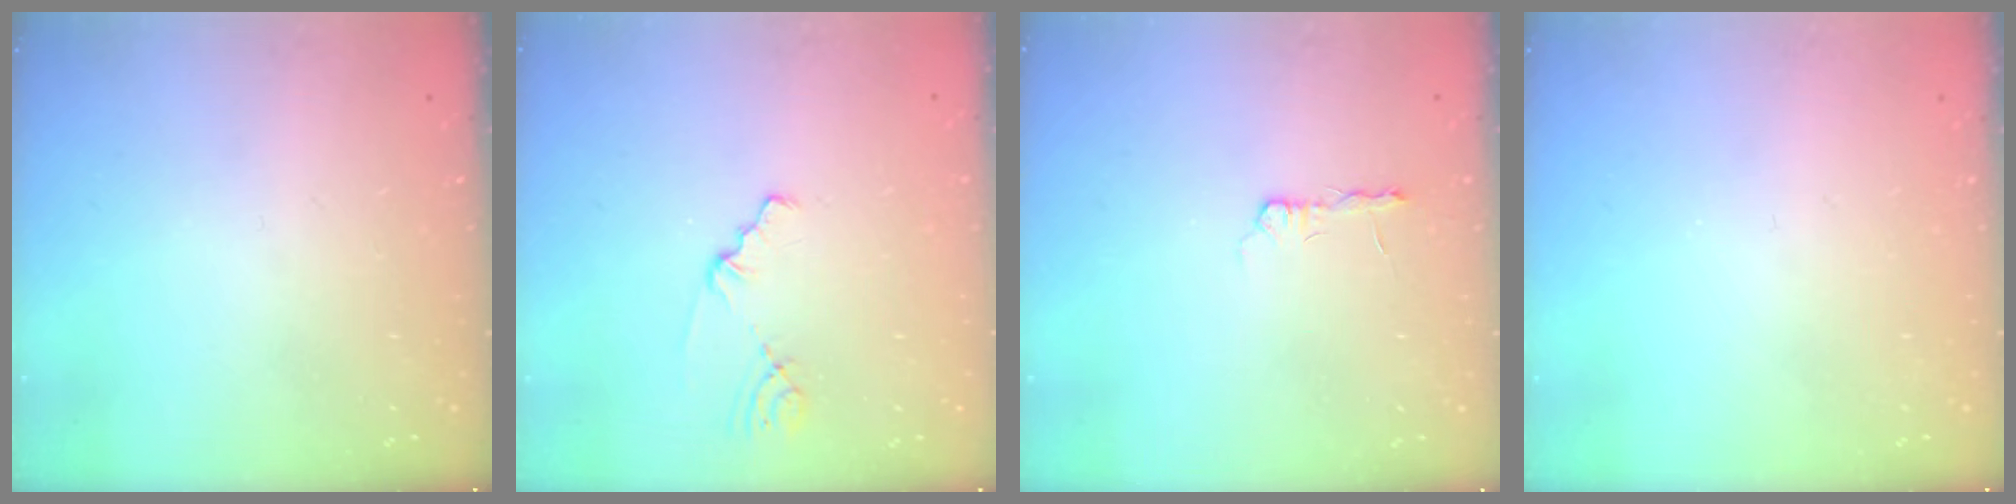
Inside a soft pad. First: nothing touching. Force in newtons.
{"total": 0.9, "press": 0.9, "slide": 0.2}
{"total": 2.7, "press": 2.7, "slide": 0.4}
{"total": 0.0}